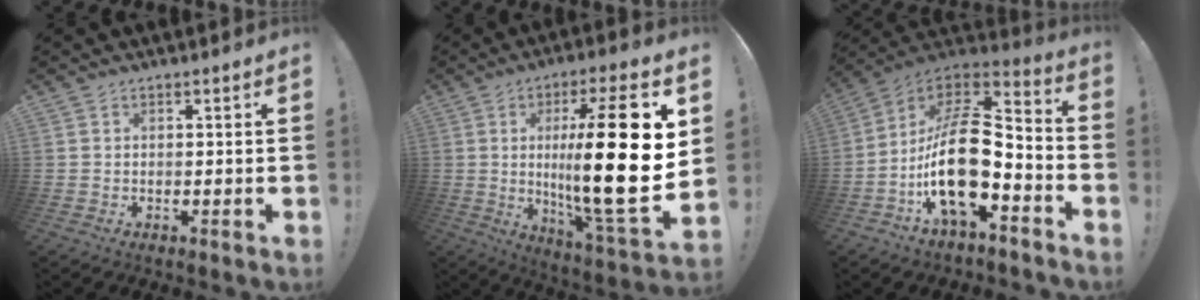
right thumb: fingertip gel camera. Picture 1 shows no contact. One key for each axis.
{"total": 26.5, "fx": 1.9, "fy": 5.1, "fz": 26.0, "tx": -0.437, "ty": -0.025, "tz": 0.023}
{"total": 21.1, "fx": -4.6, "fy": 10.0, "fz": 18.0, "tx": -0.350, "ty": 0.021, "tz": -0.075}